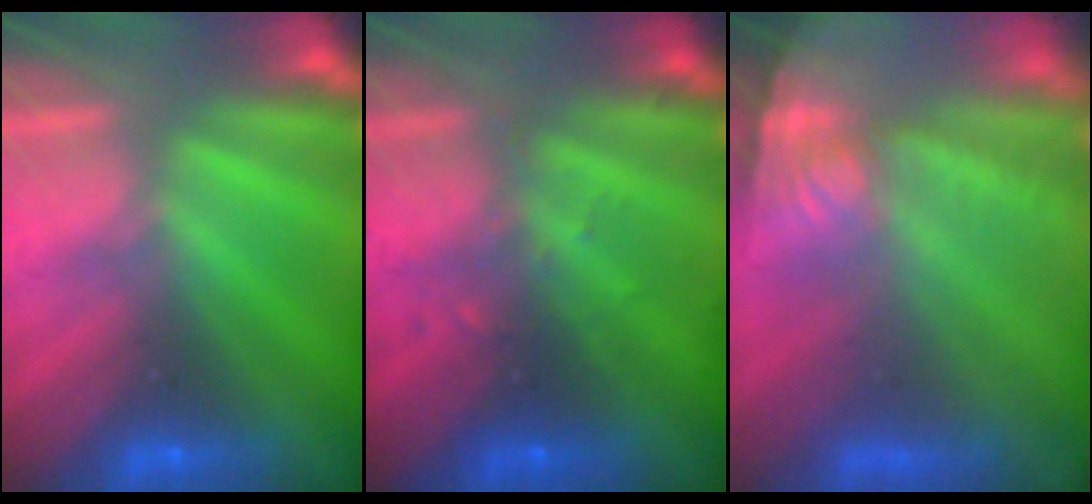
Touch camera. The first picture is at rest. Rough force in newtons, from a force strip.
{"total": 2.9}
{"total": 7.2}